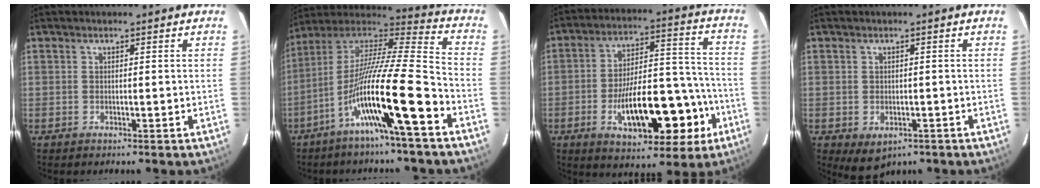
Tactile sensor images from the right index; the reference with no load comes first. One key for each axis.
{"total": 18.0, "fx": -8.1, "fy": -0.4, "fz": 16.1, "tx": -0.303, "ty": -0.012, "tz": -0.150}
{"total": 17.8, "fx": -6.4, "fy": 6.6, "fz": 15.3, "tx": -0.239, "ty": 0.027, "tz": -0.085}
{"total": 3.8, "fx": -1.9, "fy": 2.7, "fz": 1.9, "tx": -0.030, "ty": -0.004, "tz": -0.013}